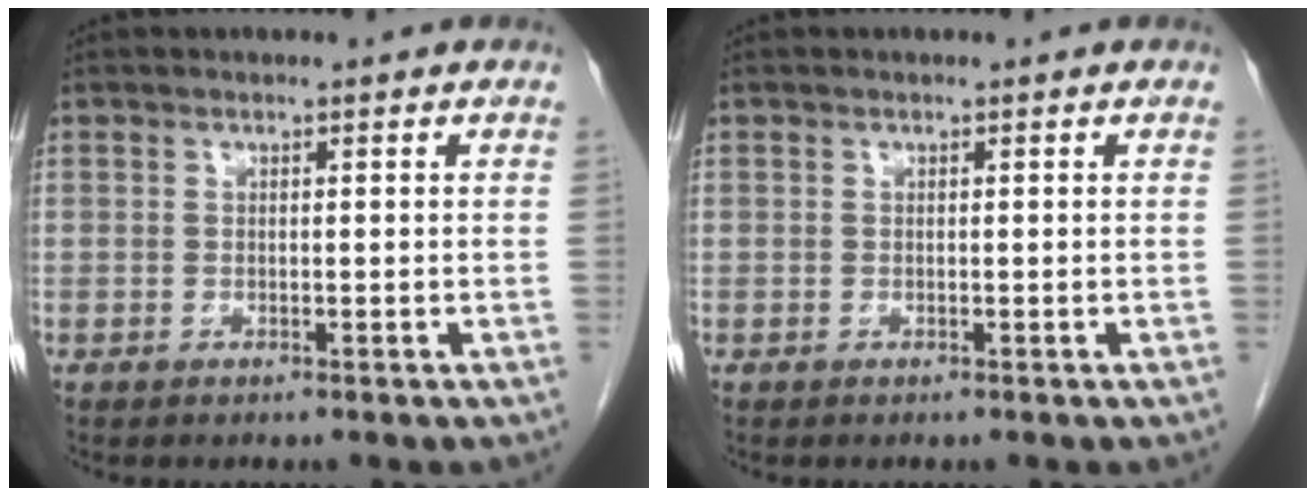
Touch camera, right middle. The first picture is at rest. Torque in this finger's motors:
{"motor_torque": [0.00, 0.00, 0.00, -0.01]}